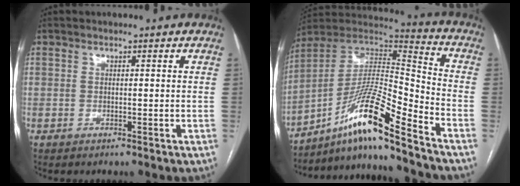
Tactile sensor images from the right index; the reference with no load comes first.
{"total": 15.8, "force": [-10.8, -0.1, 11.5], "torque": [-0.211, 0.018, -0.191]}